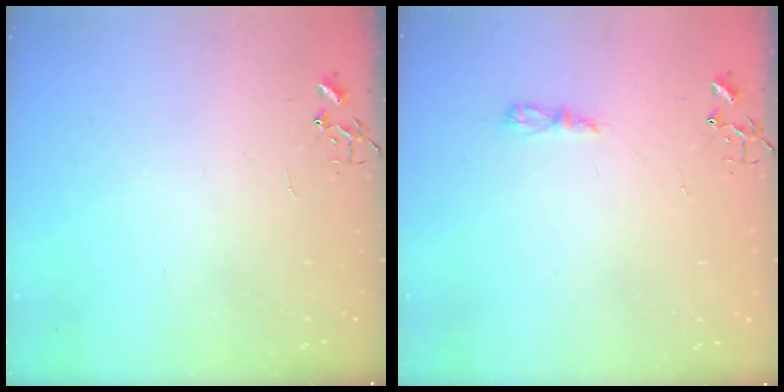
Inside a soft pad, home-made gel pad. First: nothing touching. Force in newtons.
{"total": 5.2, "press": 5.1, "slide": 0.8}